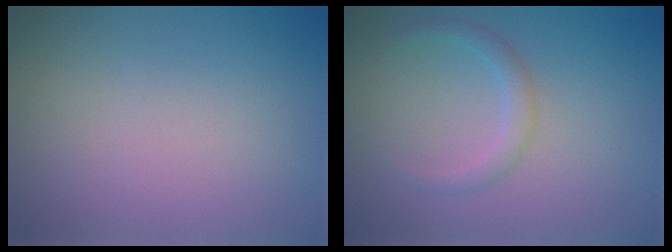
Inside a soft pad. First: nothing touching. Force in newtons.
{"total": 1.5, "press": 1.5, "slide": 0.0}